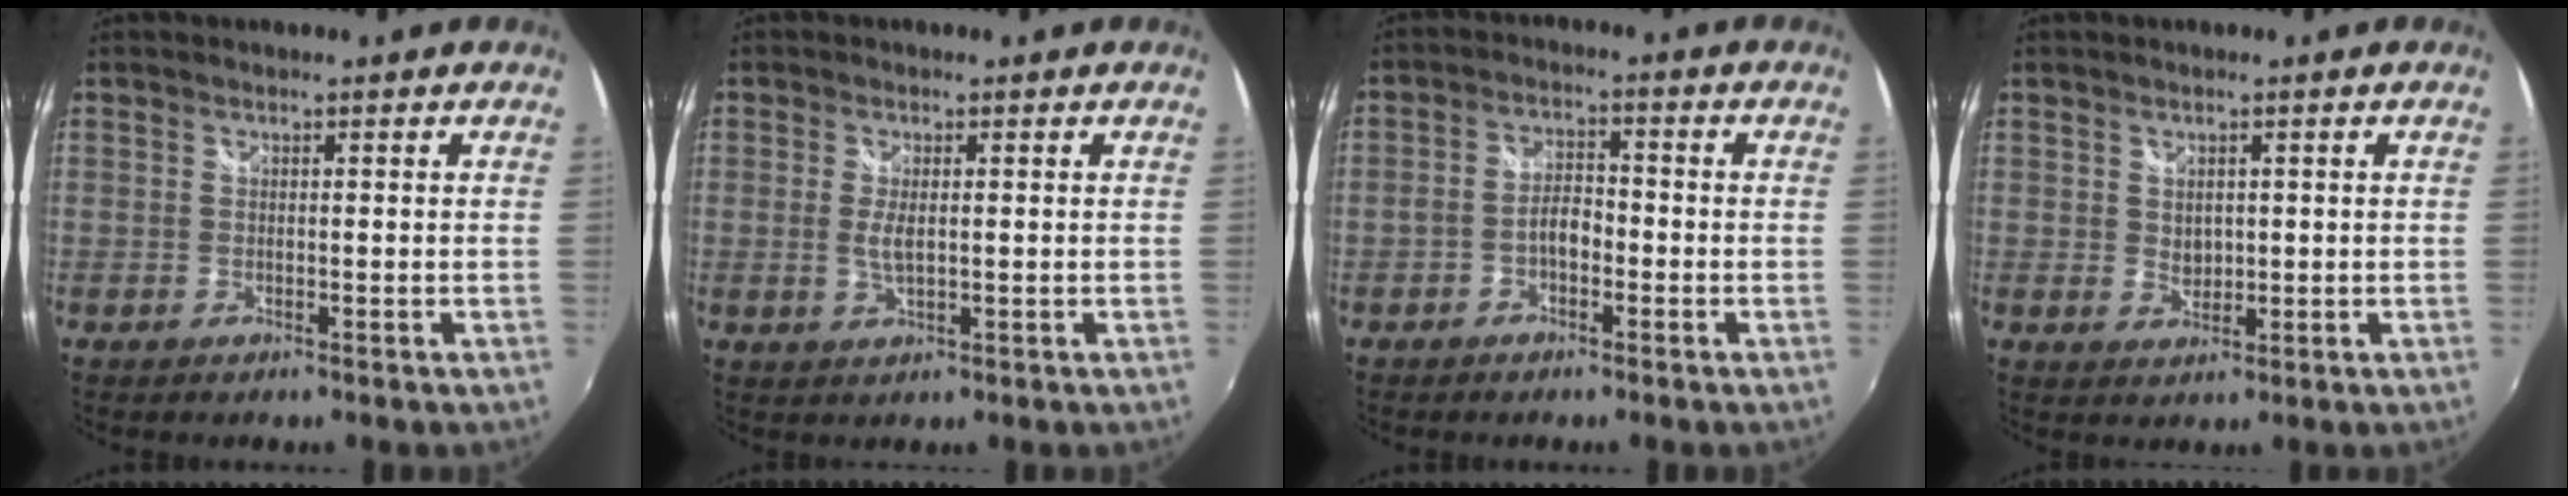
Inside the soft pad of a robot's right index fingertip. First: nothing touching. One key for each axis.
{"total": 3.0, "fx": 0.0, "fy": 1.1, "fz": 2.8, "tx": -0.054, "ty": -0.005, "tz": 0.001}
{"total": 4.0, "fx": -1.9, "fy": 2.0, "fz": 2.9, "tx": -0.061, "ty": 0.011, "tz": -0.035}
{"total": 2.6, "fx": 0.5, "fy": 2.1, "fz": 1.4, "tx": -0.017, "ty": 0.000, "tz": 0.010}